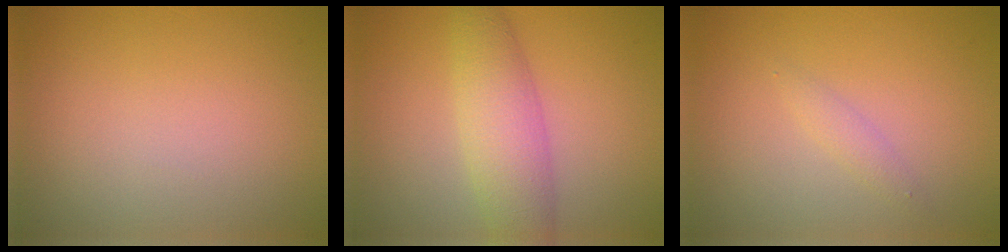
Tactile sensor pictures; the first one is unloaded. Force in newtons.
{"total": 4.7, "press": 4.7, "slide": 0.1}
{"total": 1.0, "press": 1.0, "slide": 0.0}